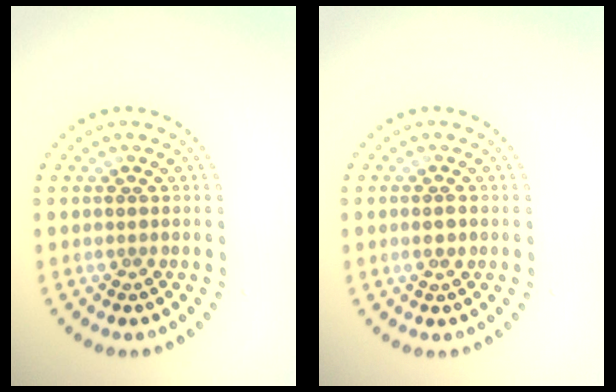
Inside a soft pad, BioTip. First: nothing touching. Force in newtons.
{"total": 0.6, "press": 0.6, "slide": 0.1}